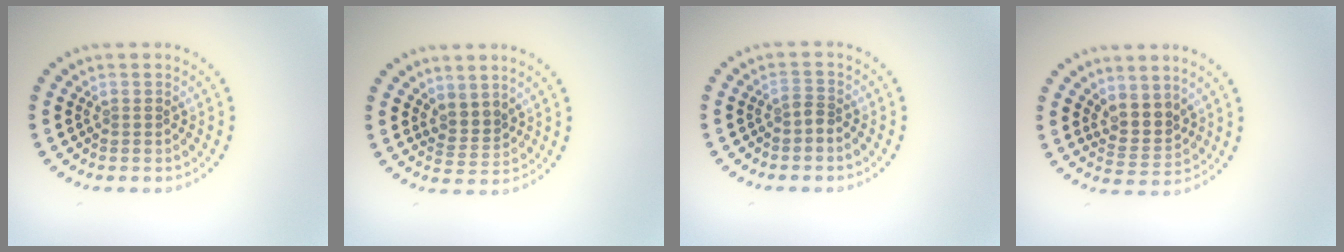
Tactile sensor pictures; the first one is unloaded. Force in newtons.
{"total": 2.0, "press": 1.3, "slide": 1.6}
{"total": 0.9, "press": 0.6, "slide": 0.7}
{"total": 2.7, "press": 2.0, "slide": 1.8}